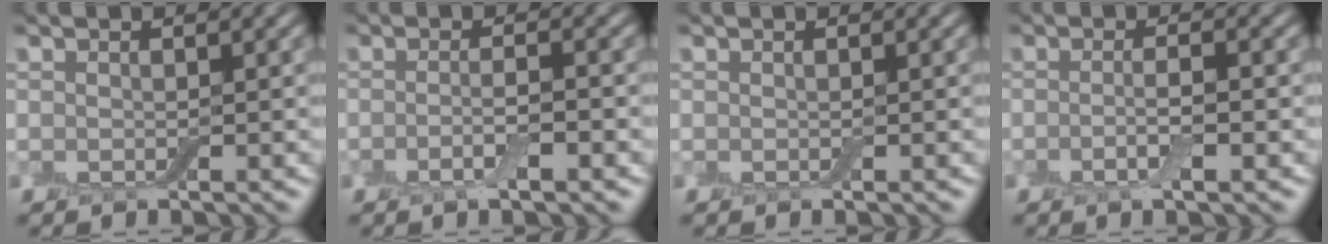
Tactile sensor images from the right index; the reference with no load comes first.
{"total": 2.2, "force": [-0.9, 0.4, 2.0], "torque": [-0.039, 0.000, -0.019]}
{"total": 0.0}
{"total": 2.3, "force": [-0.6, 0.4, 2.2], "torque": [-0.042, -0.001, -0.015]}